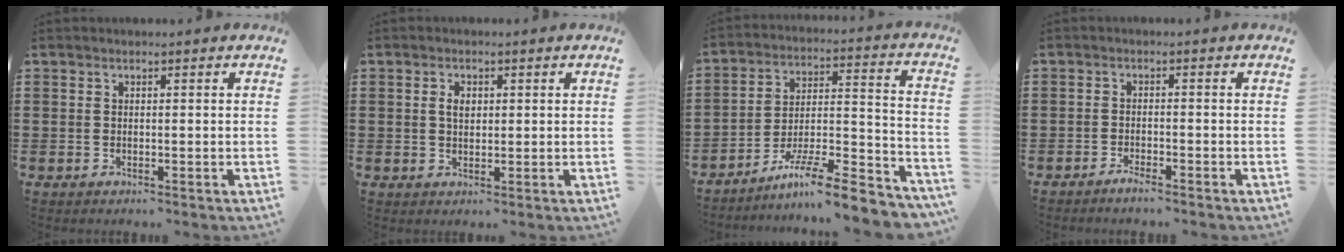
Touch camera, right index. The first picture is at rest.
{"total": 2.2, "force": [0.5, 1.3, 1.7], "torque": [-0.035, 0.008, 0.008]}
{"total": 10.4, "force": [-8.4, 0.6, 6.0], "torque": [-0.089, 0.009, -0.162]}
{"total": 1.7, "force": [-1.6, -0.1, 0.5], "torque": [-0.011, -0.004, -0.029]}